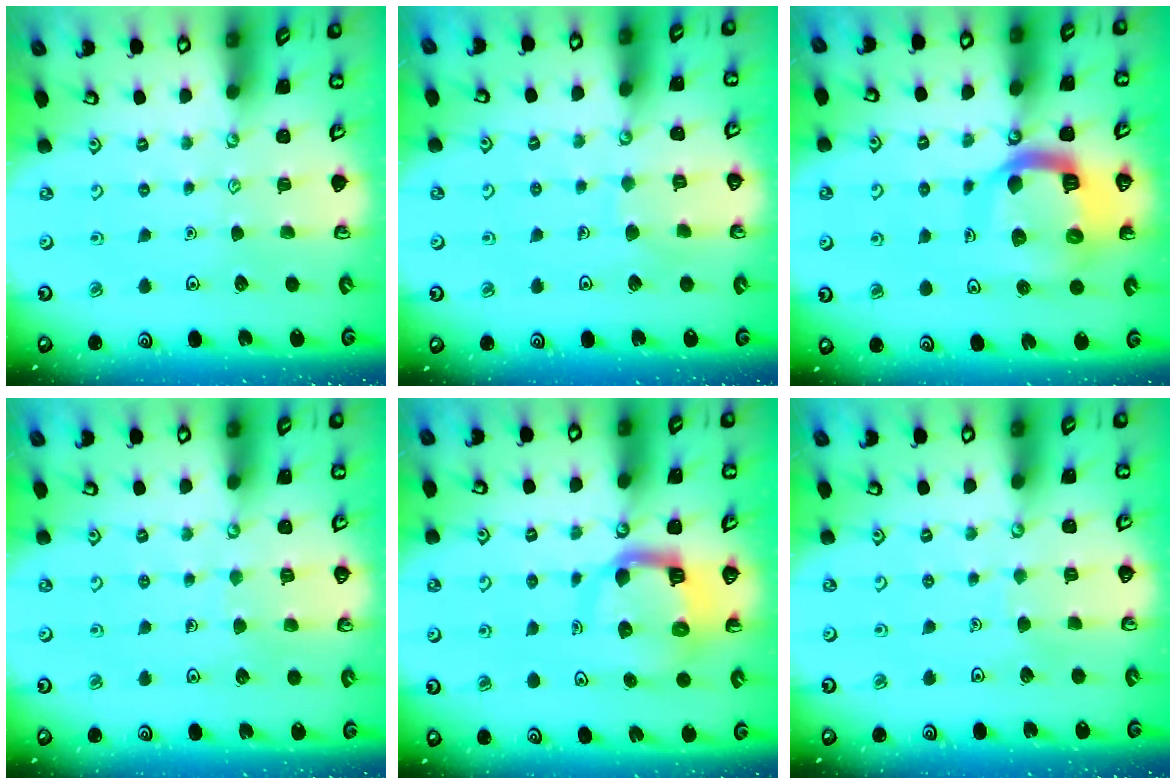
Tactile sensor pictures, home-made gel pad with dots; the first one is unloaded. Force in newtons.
{"total": 5.9, "press": 5.9, "slide": 0.3}
{"total": 15.5, "press": 15.4, "slide": 1.9}
{"total": 4.6, "press": 4.6, "slide": 0.4}
{"total": 9.6, "press": 9.5, "slide": 1.4}
{"total": 2.4, "press": 2.4, "slide": 0.1}